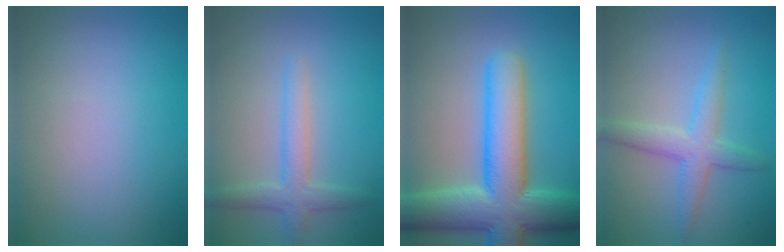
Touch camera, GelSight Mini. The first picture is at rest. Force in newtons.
{"total": 2.8, "press": 2.8, "slide": 0.1}
{"total": 10.8, "press": 10.8, "slide": 0.5}
{"total": 3.4, "press": 3.4, "slide": 0.1}